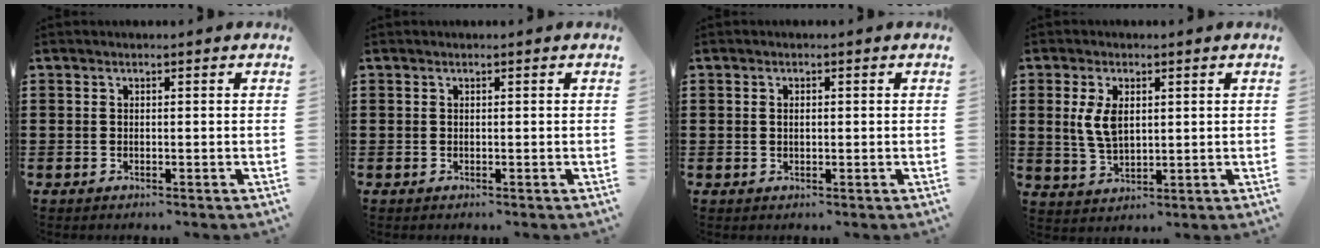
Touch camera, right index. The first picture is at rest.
{"total": 0.0}
{"total": 1.1, "force": [0.1, 0.6, 1.0], "torque": [-0.021, 0.005, 0.001]}
{"total": 5.6, "force": [1.2, 3.0, 4.5], "torque": [-0.103, 0.006, 0.018]}